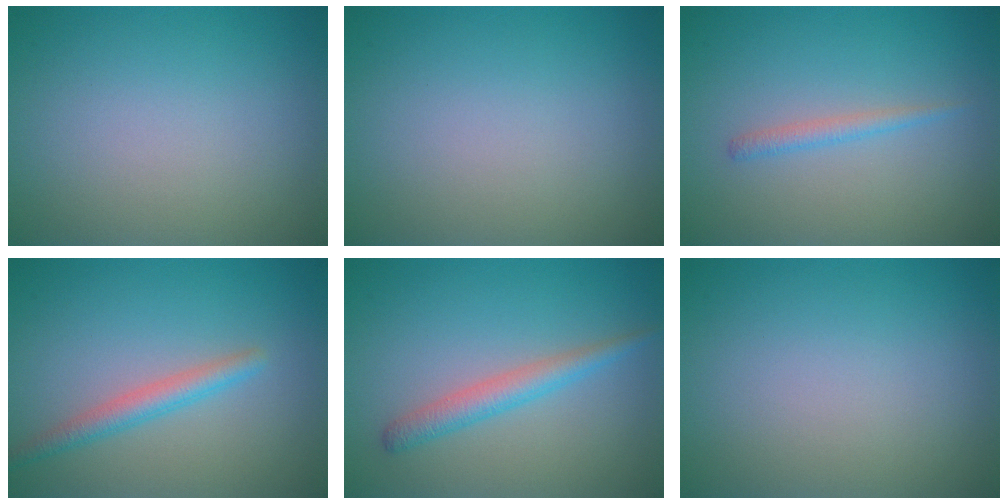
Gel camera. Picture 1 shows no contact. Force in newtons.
{"total": 0.0}
{"total": 1.2, "press": 1.2, "slide": 0.0}
{"total": 2.4, "press": 2.4, "slide": 0.1}
{"total": 2.5, "press": 2.5, "slide": 0.0}
{"total": 0.0}